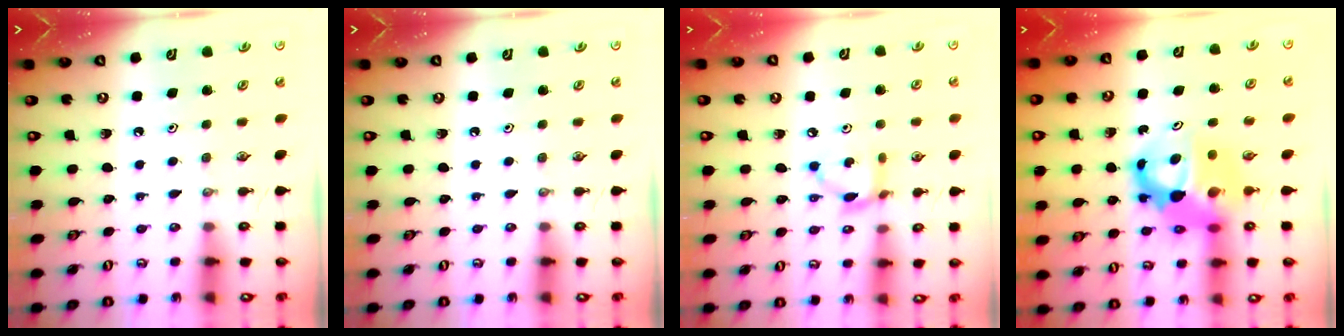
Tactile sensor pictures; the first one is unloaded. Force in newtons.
{"total": 0.0}
{"total": 7.4, "press": 7.4, "slide": 0.1}
{"total": 9.6, "press": 9.5, "slide": 0.9}